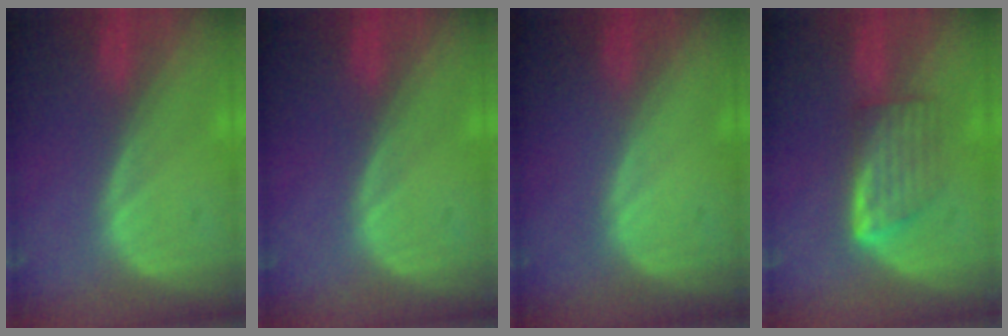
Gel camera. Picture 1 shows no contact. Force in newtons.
{"total": 0.0}
{"total": 0.0}
{"total": 5.8, "press": 5.4, "slide": 2.2}